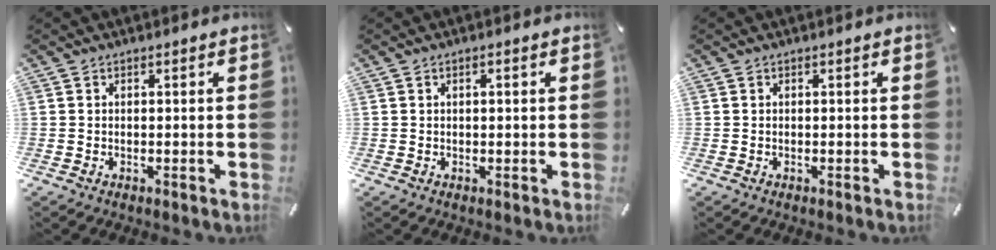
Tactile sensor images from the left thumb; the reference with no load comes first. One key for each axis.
{"total": 0.8, "fx": 0.2, "fy": 0.3, "fz": 0.8, "tx": -0.015, "ty": 0.003, "tz": 0.001}
{"total": 0.0}